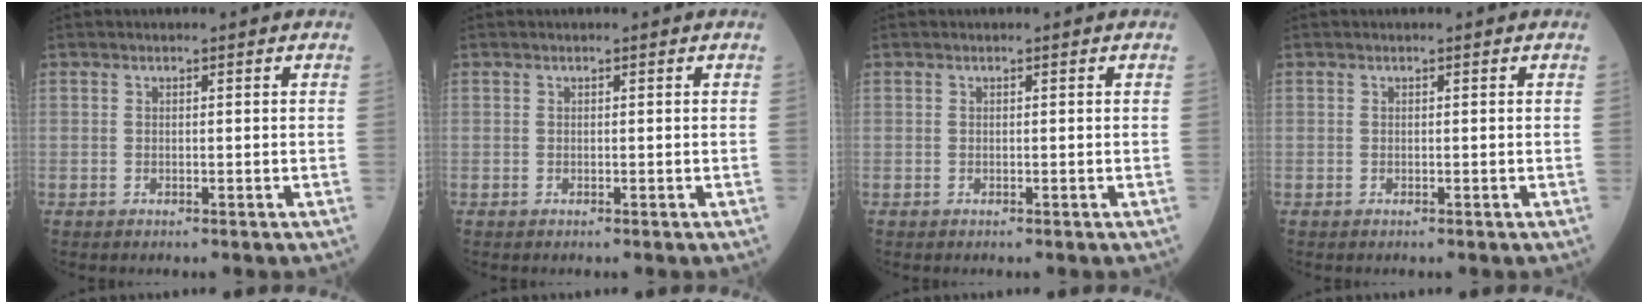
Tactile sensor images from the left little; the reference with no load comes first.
{"total": 0.0}
{"total": 0.0}
{"total": 0.0}